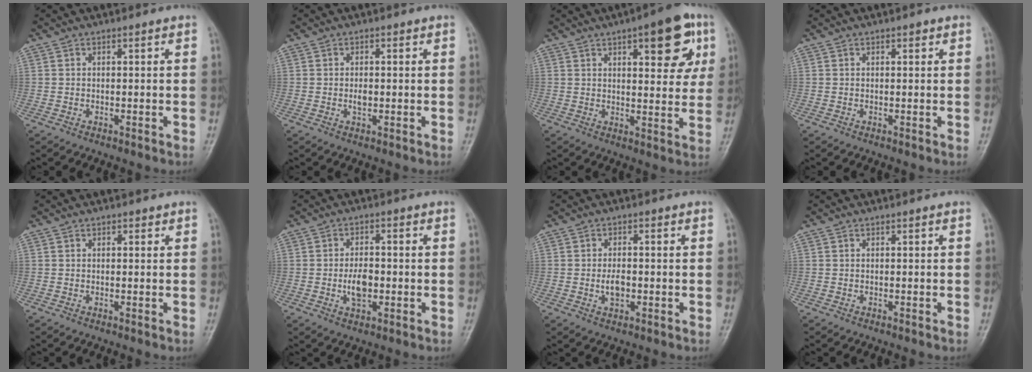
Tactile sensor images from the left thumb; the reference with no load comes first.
{"total": 1.6, "force": [-0.1, 1.0, 1.2], "torque": [-0.018, -0.001, -0.003]}
{"total": 13.8, "force": [6.2, 5.4, 11.1], "torque": [-0.102, -0.016, 0.074]}
{"total": 0.8, "force": [0.5, 0.4, 0.6], "torque": [-0.005, -0.001, 0.005]}
{"total": 0.8, "force": [0.5, 0.5, 0.4], "torque": [0.001, -0.002, 0.003]}
{"total": 5.3, "force": [-0.9, 3.1, 4.2], "torque": [-0.065, 0.003, -0.016]}
{"total": 3.3, "force": [-0.6, 2.0, 2.6], "torque": [-0.042, 0.001, -0.012]}
{"total": 0.0}